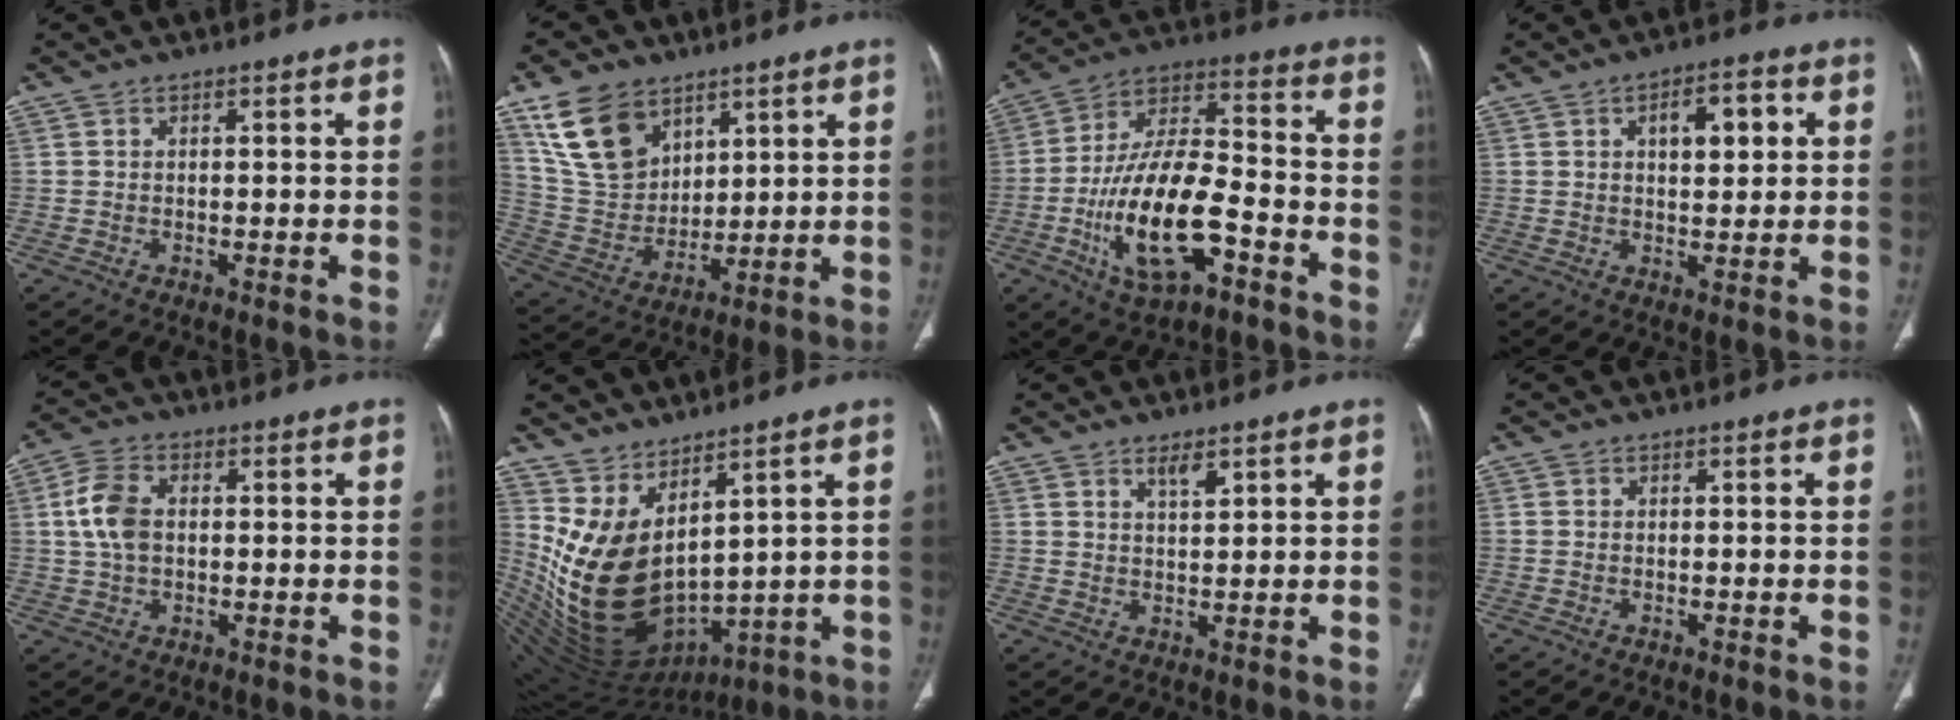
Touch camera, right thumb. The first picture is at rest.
{"total": 12.5, "force": [6.9, 8.4, 6.2], "torque": [-0.092, -0.025, 0.144]}
{"total": 18.6, "force": [-6.3, 8.1, 15.6], "torque": [-0.290, 0.038, -0.107]}
{"total": 6.8, "force": [2.0, 3.3, 5.6], "torque": [-0.066, 0.001, 0.029]}
{"total": 7.3, "force": [0.7, 4.8, 5.5], "torque": [-0.112, 0.014, 0.013]}
{"total": 16.0, "force": [5.4, 8.4, 12.4], "torque": [-0.205, -0.062, 0.139]}
{"total": 2.6, "force": [1.9, 0.7, 1.6], "torque": [-0.021, -0.016, 0.037]}
{"total": 0.0}